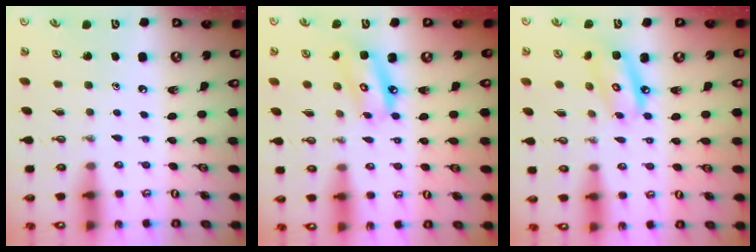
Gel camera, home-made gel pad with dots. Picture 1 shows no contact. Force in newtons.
{"total": 9.7, "press": 9.7, "slide": 0.8}
{"total": 9.2, "press": 9.1, "slide": 0.8}